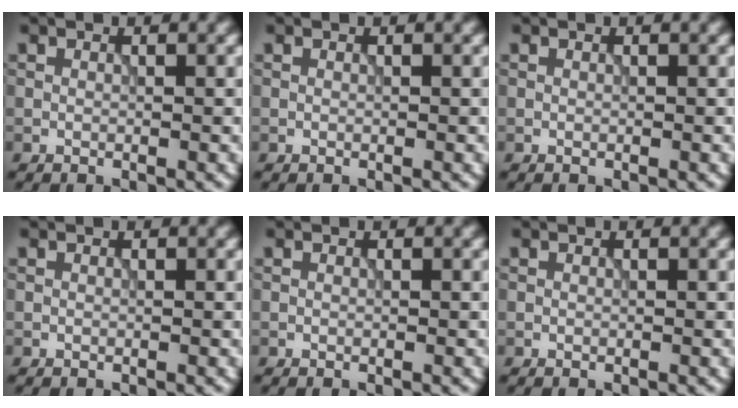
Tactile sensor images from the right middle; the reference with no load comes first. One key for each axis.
{"total": 0.0}
{"total": 0.0}
{"total": 0.0}
{"total": 0.0}
{"total": 0.0}